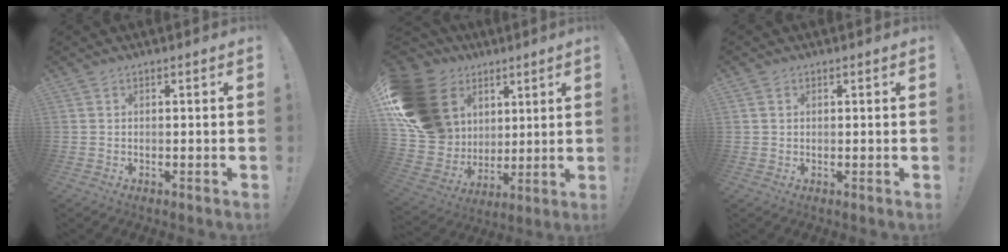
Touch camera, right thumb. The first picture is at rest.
{"total": 21.5, "force": [7.6, 17.5, 9.9], "torque": [-0.183, -0.033, 0.186]}
{"total": 1.4, "force": [0.8, 1.2, 0.3], "torque": [0.003, -0.001, 0.013]}